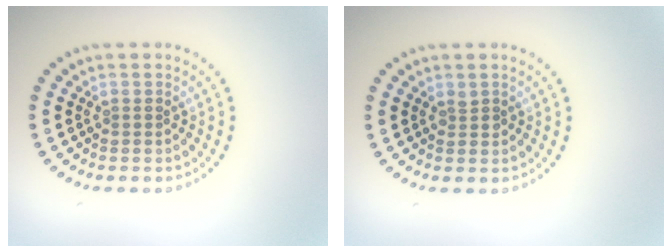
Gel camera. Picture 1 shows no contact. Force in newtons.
{"total": 0.6, "press": 0.6, "slide": 0.2}